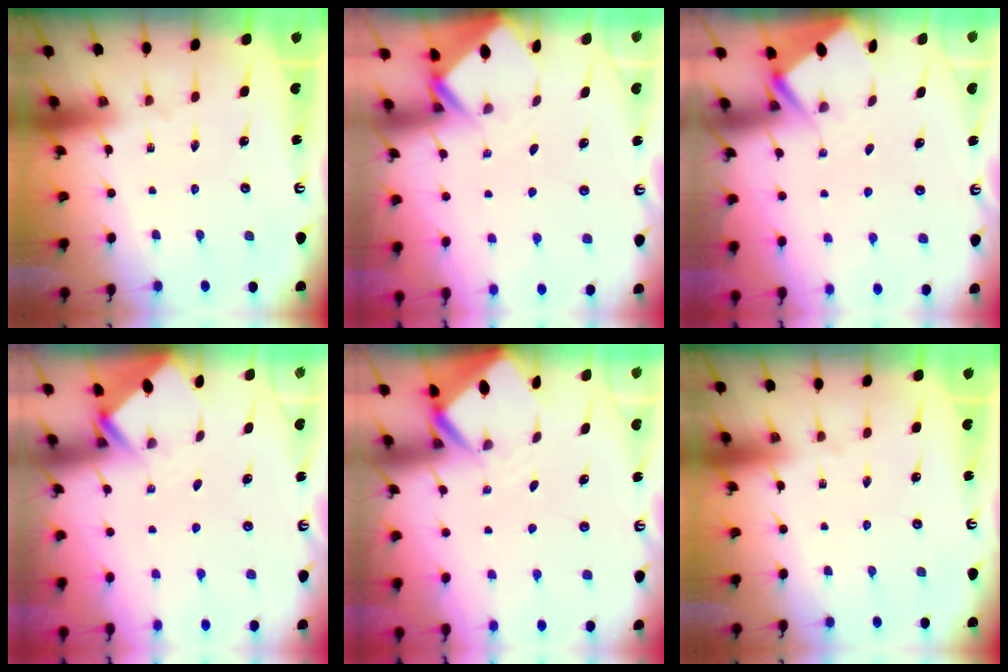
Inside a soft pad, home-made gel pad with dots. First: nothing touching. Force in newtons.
{"total": 2.4, "press": 2.4, "slide": 0.1}
{"total": 2.6, "press": 2.6, "slide": 0.1}
{"total": 2.7, "press": 2.7, "slide": 0.2}
{"total": 3.2, "press": 3.2, "slide": 0.2}
{"total": 0.0}